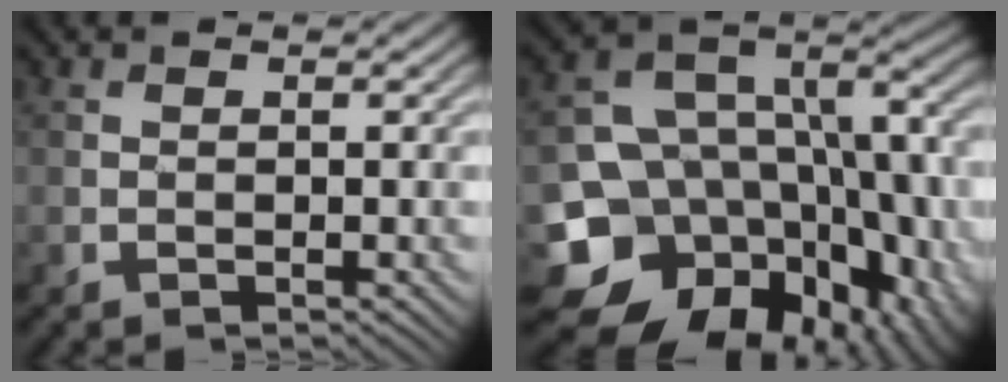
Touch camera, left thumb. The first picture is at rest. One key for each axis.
{"total": 18.3, "fx": -6.4, "fy": 14.0, "fz": 9.9, "tx": -0.181, "ty": -0.048, "tz": -0.084}